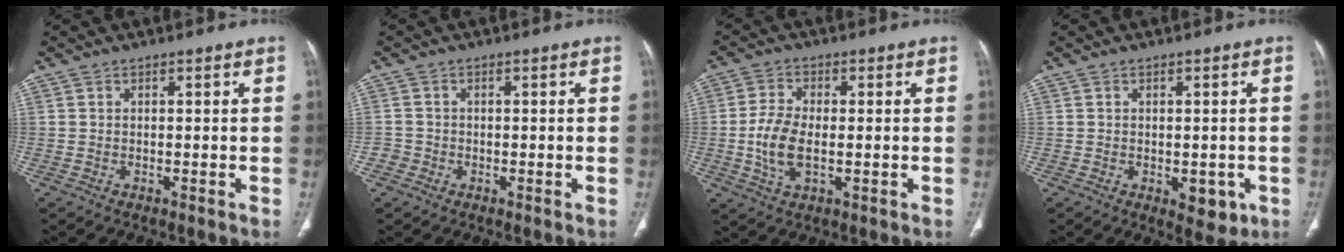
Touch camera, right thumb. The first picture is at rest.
{"total": 1.8, "force": [-0.8, 1.6, 0.1], "torque": [0.003, 0.009, -0.021]}
{"total": 8.0, "force": [-0.8, 4.3, 6.7], "torque": [-0.141, 0.000, -0.015]}
{"total": 5.1, "force": [-1.6, 2.9, 3.9], "torque": [-0.026, -0.003, -0.010]}